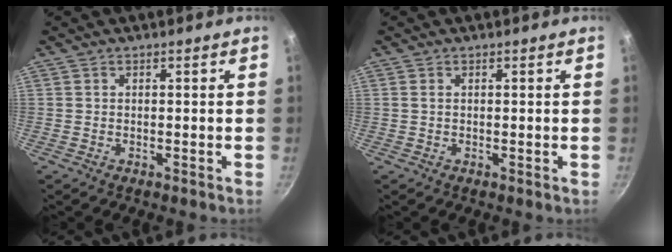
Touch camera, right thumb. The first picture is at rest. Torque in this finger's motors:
{"motor_torque": [0.07, -0.58, 0.18, 0.18, 0.05]}